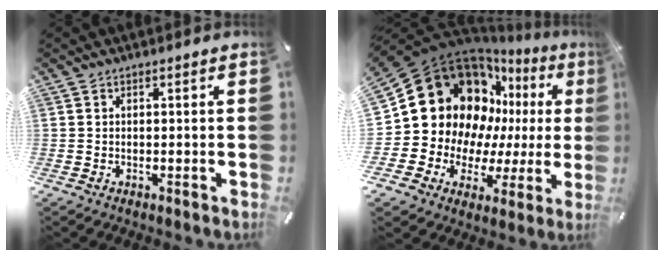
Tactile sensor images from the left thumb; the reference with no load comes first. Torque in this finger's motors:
{"motor_torque": [1.59, 3.42, 2.03, 0.02, 0.68]}